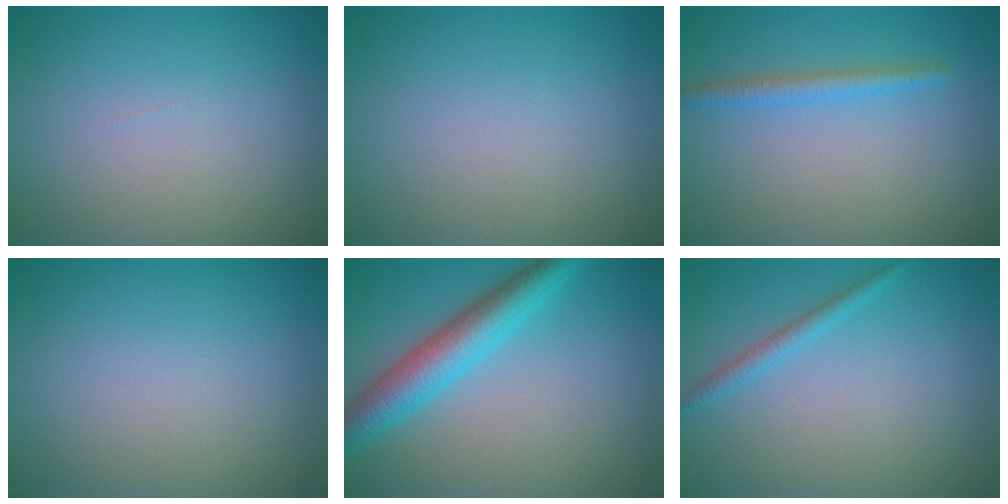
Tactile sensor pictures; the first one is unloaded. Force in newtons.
{"total": 0.0}
{"total": 1.9, "press": 1.9, "slide": 0.2}
{"total": 0.0}
{"total": 5.5, "press": 5.5, "slide": 0.1}
{"total": 1.5, "press": 1.5, "slide": 0.1}